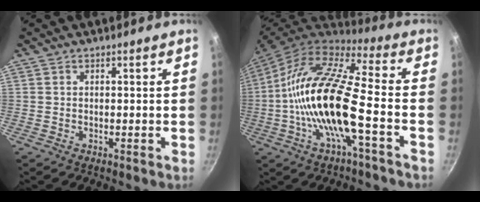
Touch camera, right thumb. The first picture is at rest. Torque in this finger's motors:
{"motor_torque": [-0.27, 1.59, 2.41, -0.35, 0.82]}